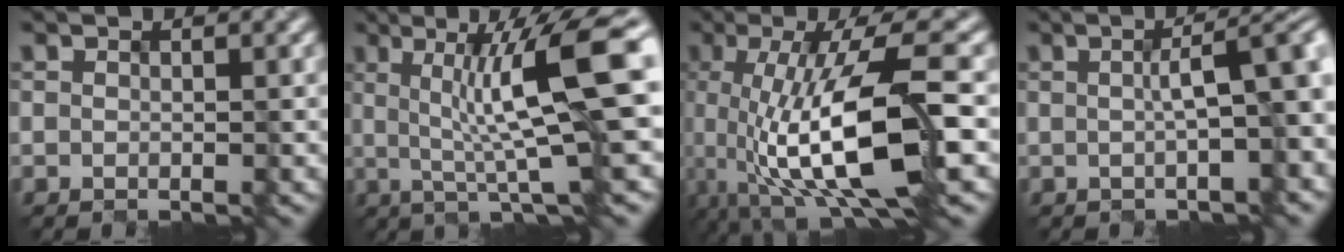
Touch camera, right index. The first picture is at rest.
{"total": 9.8, "force": [1.2, 1.7, 9.6], "torque": [-0.133, 0.003, 0.024]}
{"total": 11.3, "force": [-2.7, 3.1, 10.5], "torque": [-0.191, -0.008, -0.042]}
{"total": 6.9, "force": [0.4, 2.0, 6.6], "torque": [-0.063, 0.018, 0.008]}